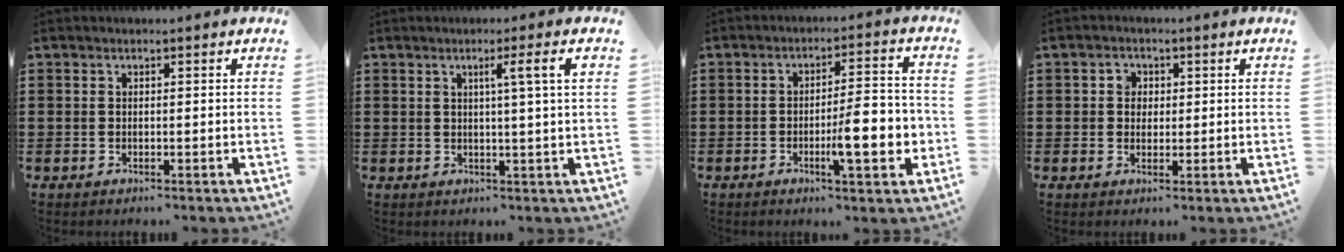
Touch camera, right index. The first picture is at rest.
{"total": 5.0, "force": [1.4, -0.4, 4.8], "torque": [-0.085, -0.007, 0.015]}
{"total": 9.4, "force": [-2.3, 2.4, 8.8], "torque": [-0.116, -0.006, -0.039]}
{"total": 2.1, "force": [0.2, 2.0, 0.8], "torque": [-0.024, 0.011, 0.001]}